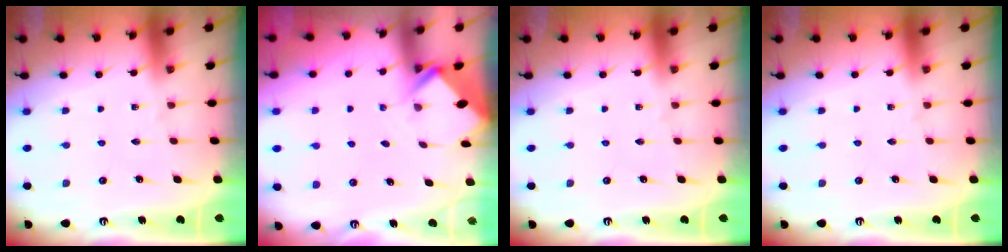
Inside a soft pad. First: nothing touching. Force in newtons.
{"total": 2.6, "press": 2.6, "slide": 0.2}
{"total": 0.0}
{"total": 0.0}